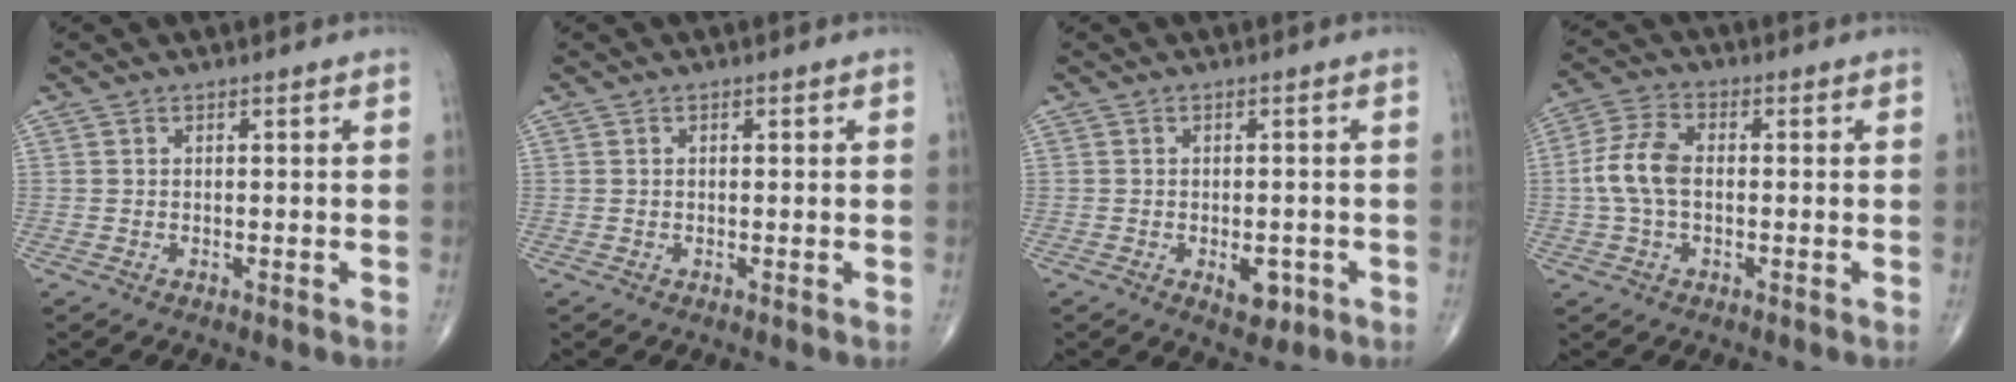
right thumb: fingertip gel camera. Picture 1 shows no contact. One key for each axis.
{"total": 0.5, "fx": 0.2, "fy": 0.3, "fz": 0.4, "tx": -0.009, "ty": 0.001, "tz": 0.002}
{"total": 4.1, "fx": -1.4, "fy": 2.3, "fz": 3.1, "tx": -0.027, "ty": 0.002, "tz": -0.011}
{"total": 8.0, "fx": -0.3, "fy": 4.7, "fz": 6.5, "tx": -0.142, "ty": 0.021, "tz": -0.013}